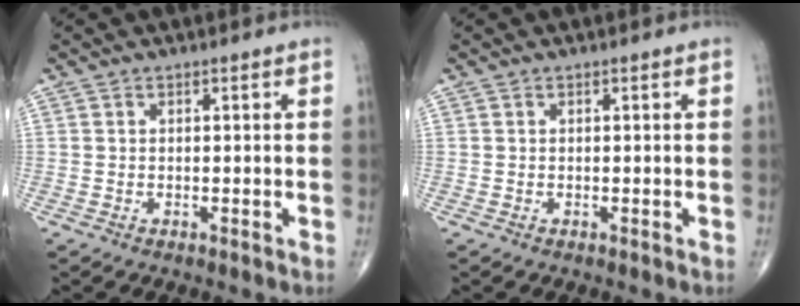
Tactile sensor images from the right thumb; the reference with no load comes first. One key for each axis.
{"total": 0.0}